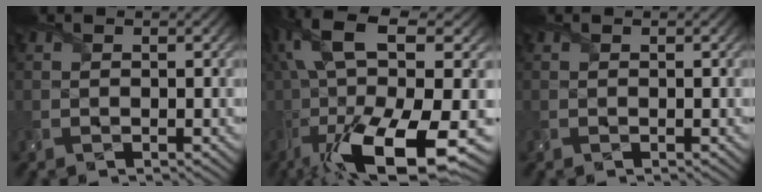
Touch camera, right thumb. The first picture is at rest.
{"total": 18.0, "force": [-2.4, 5.6, 17.0], "torque": [-0.348, -0.001, -0.034]}
{"total": 0.0}